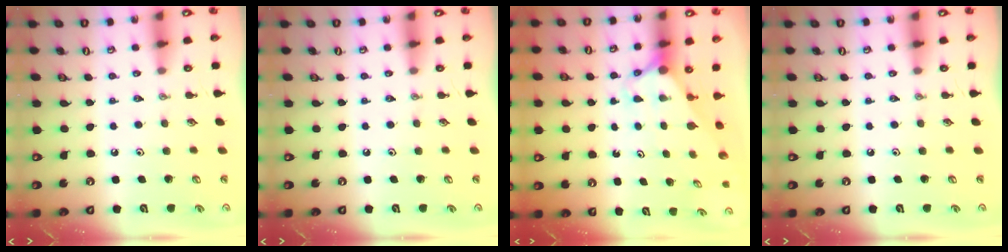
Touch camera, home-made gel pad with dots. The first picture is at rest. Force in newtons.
{"total": 0.0}
{"total": 2.8, "press": 2.8, "slide": 0.0}
{"total": 0.0}